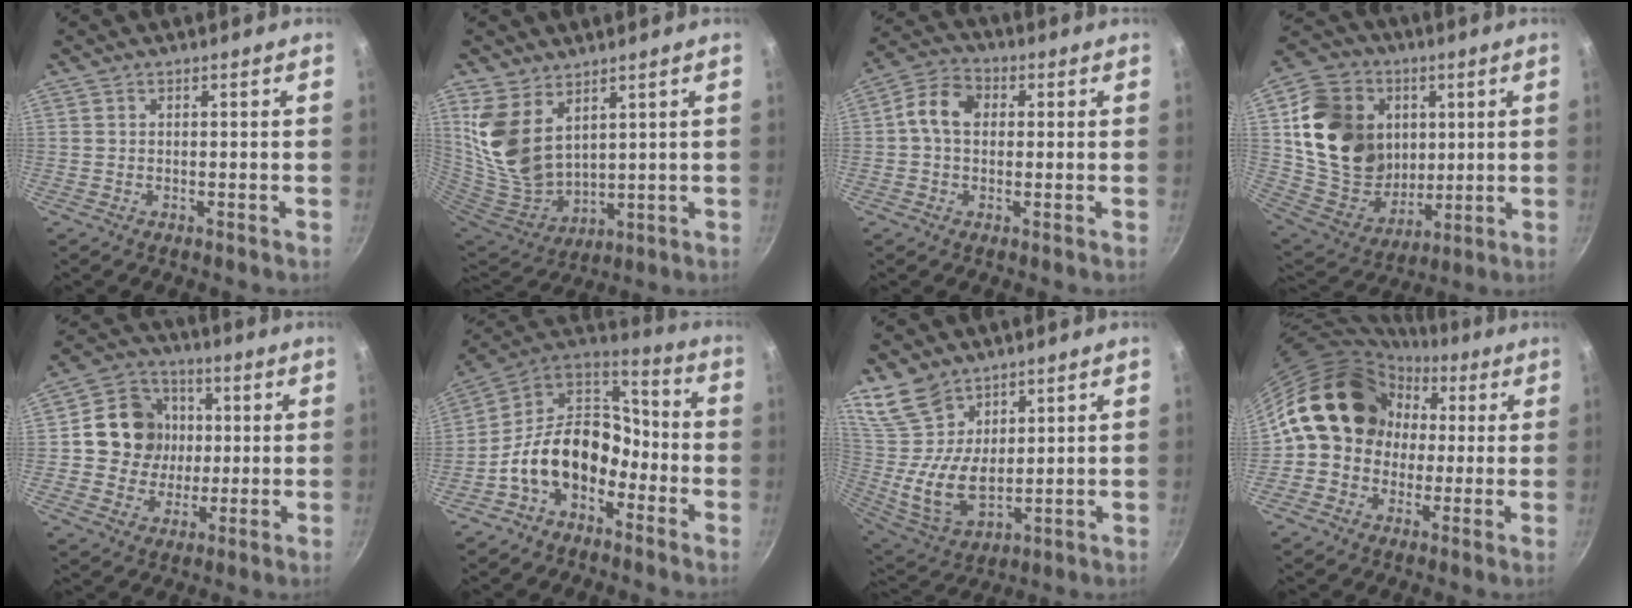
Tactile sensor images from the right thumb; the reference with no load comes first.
{"total": 13.3, "force": [6.7, 8.0, 8.3], "torque": [-0.160, -0.060, 0.152]}
{"total": 7.5, "force": [0.8, 5.5, 5.1], "torque": [-0.079, 0.018, -0.003]}
{"total": 22.2, "force": [4.8, 18.2, 11.8], "torque": [-0.186, -0.014, 0.102]}
{"total": 13.6, "force": [1.2, 12.4, 5.4], "torque": [-0.062, 0.016, 0.012]}
{"total": 16.4, "force": [-6.0, 11.5, 10.0], "torque": [-0.131, 0.073, -0.127]}
{"total": 13.4, "force": [8.2, 8.1, 6.9], "torque": [-0.114, -0.055, 0.174]}
{"total": 16.3, "force": [1.8, 13.8, 8.6], "torque": [-0.104, 0.048, 0.020]}